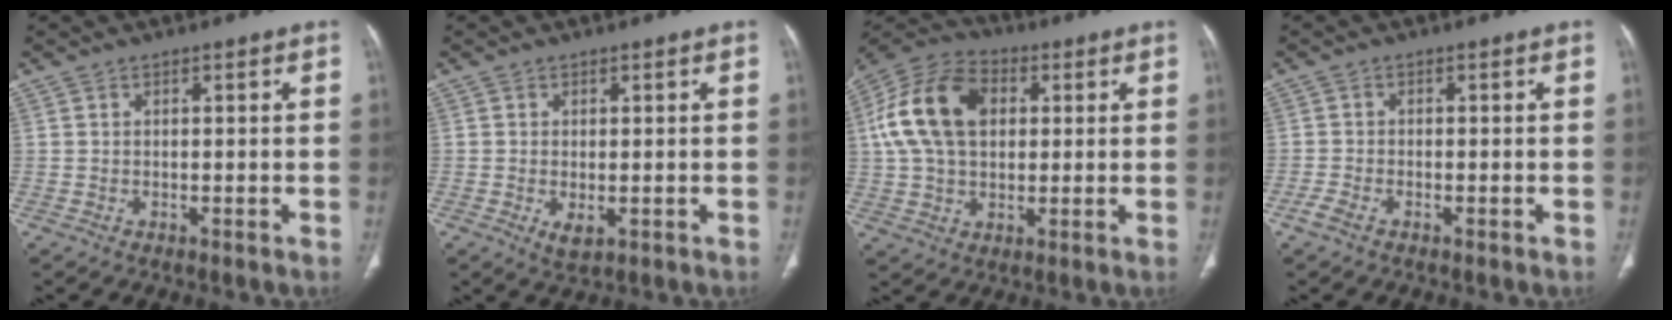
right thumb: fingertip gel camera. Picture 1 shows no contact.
{"total": 2.7, "force": [-0.7, 1.5, 2.2], "torque": [-0.040, -0.006, -0.004]}
{"total": 17.2, "force": [3.3, 11.5, 12.2], "torque": [-0.225, 0.020, 0.054]}
{"total": 2.1, "force": [-1.4, 0.9, 1.3], "torque": [-0.037, 0.003, -0.030]}